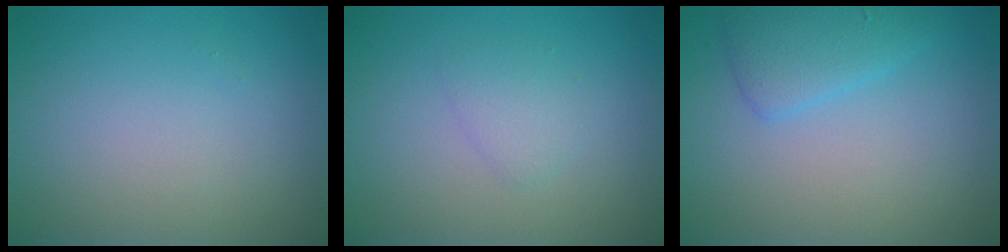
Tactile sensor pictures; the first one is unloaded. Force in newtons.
{"total": 1.4, "press": 1.4, "slide": 0.0}
{"total": 2.6, "press": 2.6, "slide": 0.2}